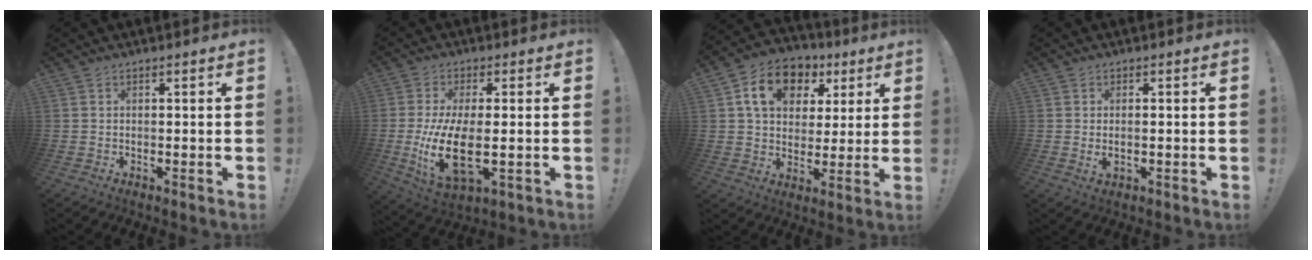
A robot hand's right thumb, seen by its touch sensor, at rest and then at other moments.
{"total": 14.2, "force": [-2.1, 5.7, 12.9], "torque": [-0.255, -0.013, -0.031]}
{"total": 14.3, "force": [5.9, 10.7, 7.5], "torque": [-0.113, -0.015, 0.111]}
{"total": 1.9, "force": [0.2, 0.4, 1.8], "torque": [-0.022, -0.007, 0.002]}